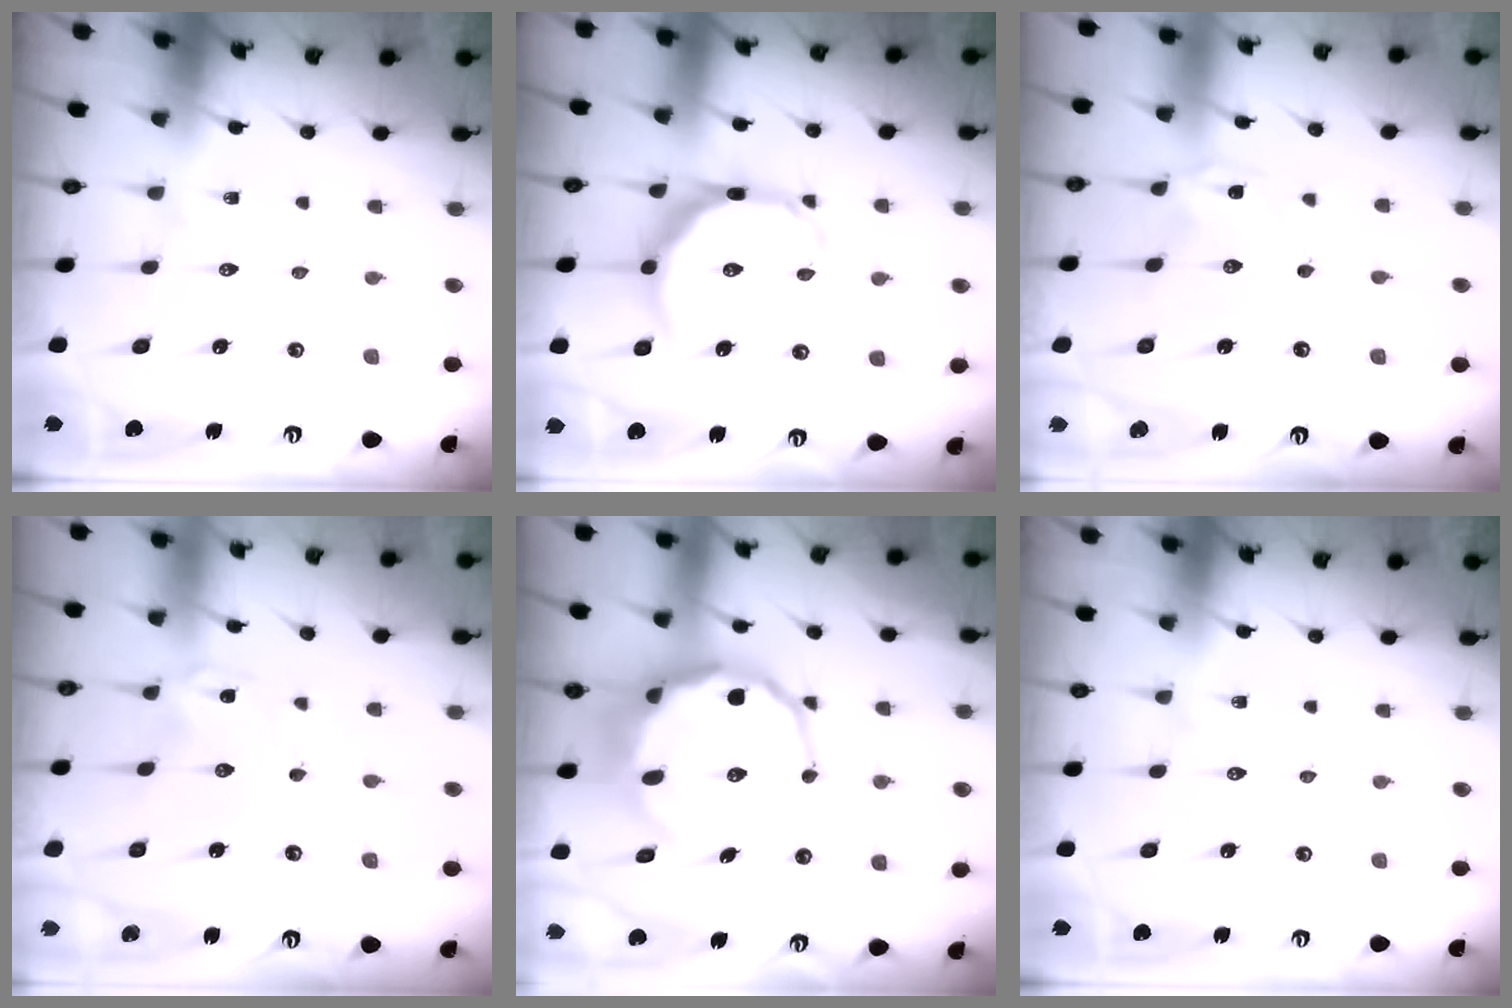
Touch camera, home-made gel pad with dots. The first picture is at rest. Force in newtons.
{"total": 10.4, "press": 10.4, "slide": 0.6}
{"total": 0.0}
{"total": 0.0}
{"total": 13.3, "press": 12.8, "slide": 3.8}
{"total": 0.0}